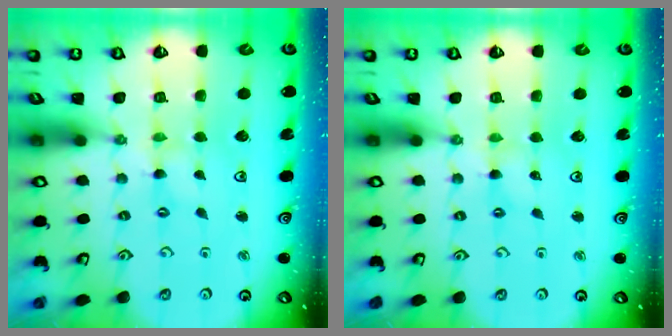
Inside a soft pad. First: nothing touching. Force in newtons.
{"total": 0.7, "press": 0.7, "slide": 0.2}